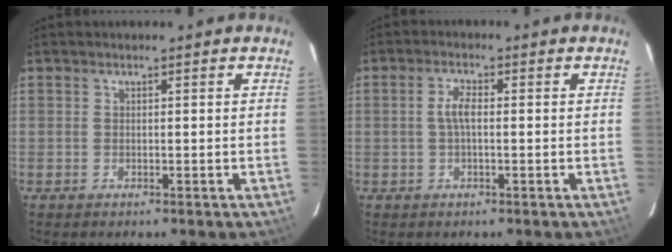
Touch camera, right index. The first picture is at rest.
{"total": 2.8, "force": [-0.1, 0.9, 2.6], "torque": [-0.055, 0.006, -0.001]}